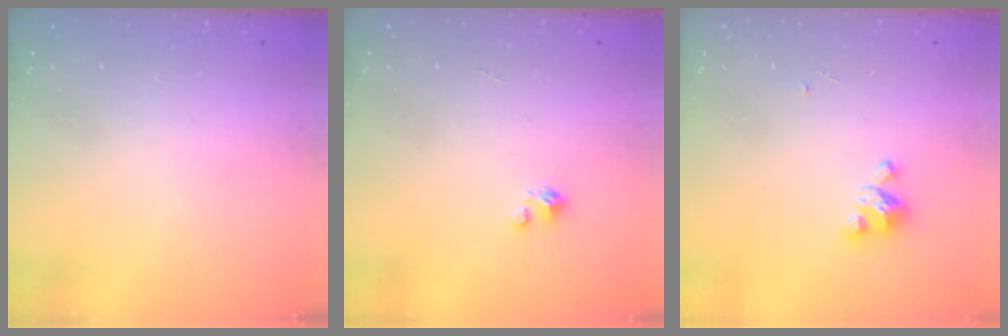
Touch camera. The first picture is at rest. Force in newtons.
{"total": 1.8, "press": 1.8, "slide": 0.2}
{"total": 3.8, "press": 3.8, "slide": 0.3}